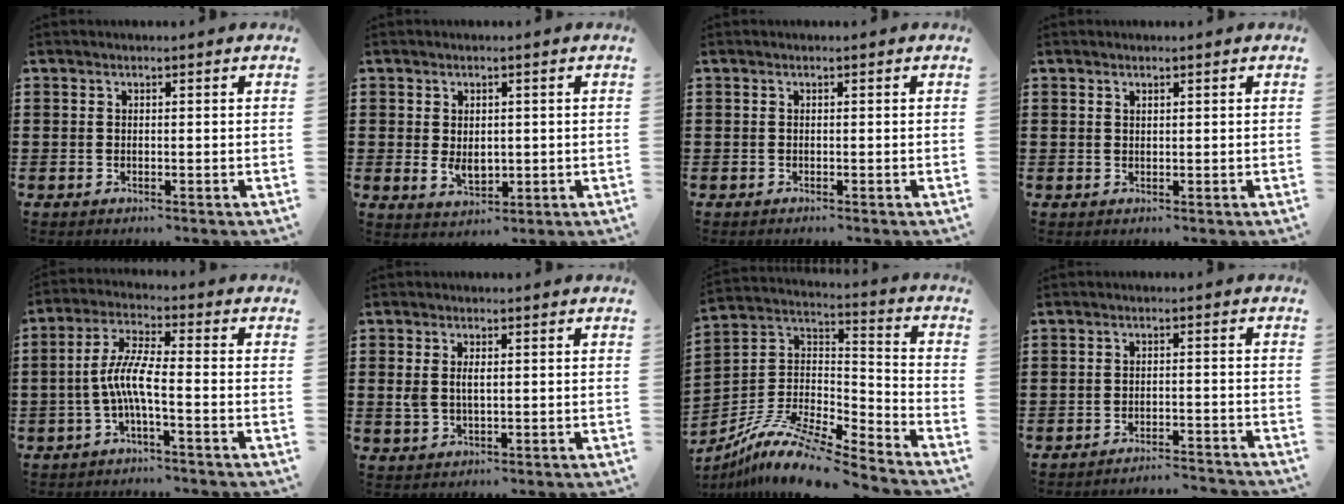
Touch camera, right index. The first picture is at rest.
{"total": 3.3, "force": [0.2, 2.2, 2.4], "torque": [-0.040, 0.004, 0.002]}
{"total": 0.0}
{"total": 0.7, "force": [0.5, 0.4, 0.3], "torque": [-0.007, 0.001, 0.010]}
{"total": 6.5, "force": [-2.0, 1.0, 6.1], "torque": [-0.142, -0.010, -0.047]}
{"total": 2.8, "force": [0.3, 1.5, 2.3], "torque": [-0.047, 0.008, 0.004]}
{"total": 10.9, "force": [-8.9, 2.2, 5.9], "torque": [-0.121, 0.016, -0.178]}
{"total": 2.8, "force": [-2.7, -0.2, 0.4], "torque": [-0.011, -0.001, -0.059]}